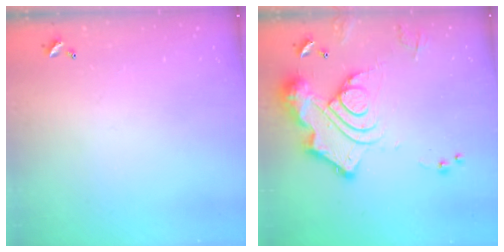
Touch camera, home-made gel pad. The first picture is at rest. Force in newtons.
{"total": 17.0, "press": 16.9, "slide": 1.8}